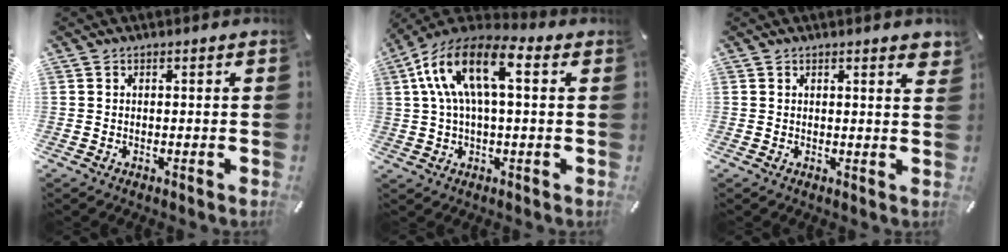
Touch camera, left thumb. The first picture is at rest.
{"total": 14.0, "force": [3.9, 6.6, 11.8], "torque": [-0.253, 0.002, 0.068]}
{"total": 2.0, "force": [1.5, 0.2, 1.3], "torque": [-0.012, -0.006, 0.024]}